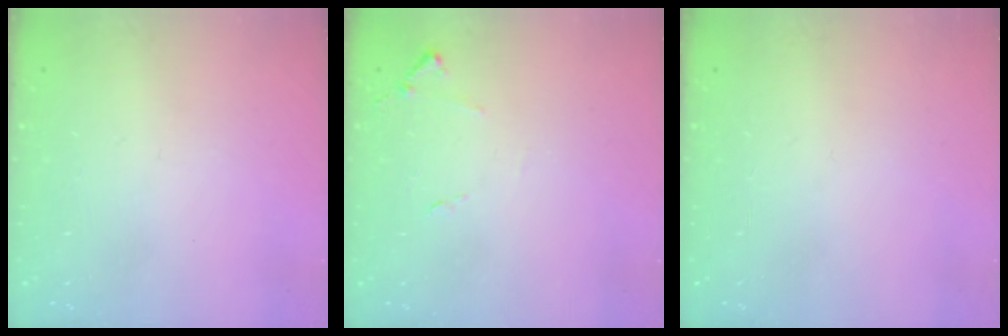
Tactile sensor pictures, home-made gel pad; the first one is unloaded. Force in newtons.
{"total": 7.9, "press": 7.8, "slide": 0.7}
{"total": 0.0}